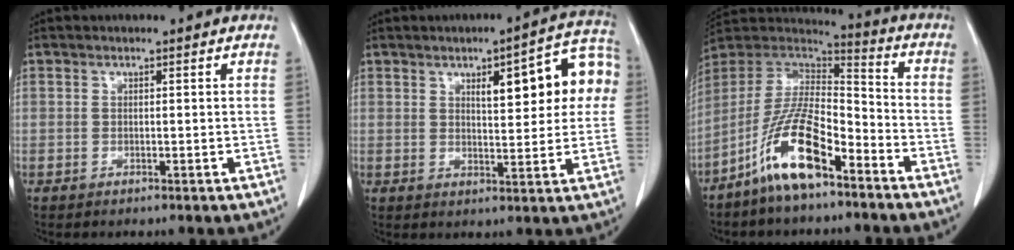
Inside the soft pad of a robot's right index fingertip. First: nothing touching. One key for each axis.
{"total": 12.0, "fx": 3.2, "fy": 3.4, "fz": 11.0, "tx": -0.136, "ty": 0.033, "tz": 0.040}
{"total": 13.4, "fx": -8.4, "fy": 3.6, "fz": 9.8, "tx": -0.195, "ty": 0.007, "tz": -0.156}